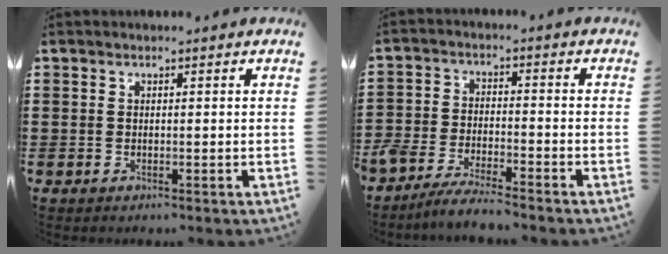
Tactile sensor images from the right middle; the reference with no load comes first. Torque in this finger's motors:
{"motor_torque": [0.55, -0.16, 0.64, 0.21]}